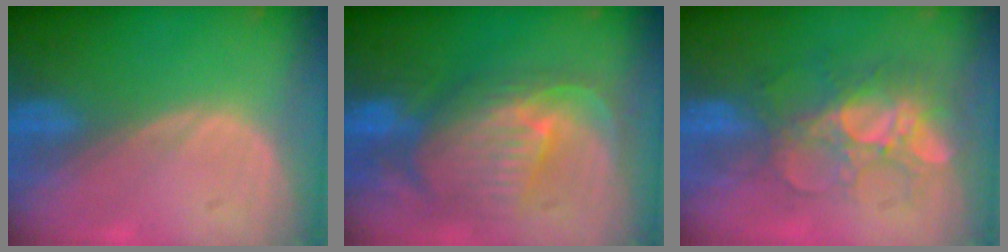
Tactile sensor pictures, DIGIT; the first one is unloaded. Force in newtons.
{"total": 11.1, "press": 9.7, "slide": 5.4}
{"total": 9.2, "press": 8.2, "slide": 4.3}